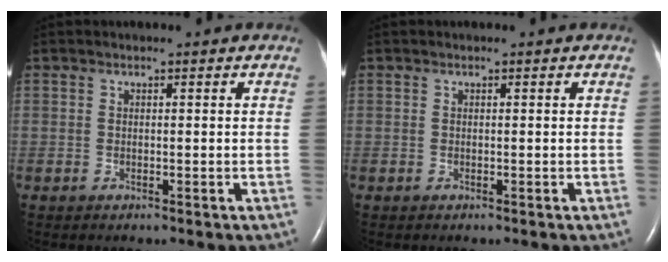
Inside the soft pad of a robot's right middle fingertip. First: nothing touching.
{"total": 0.0}